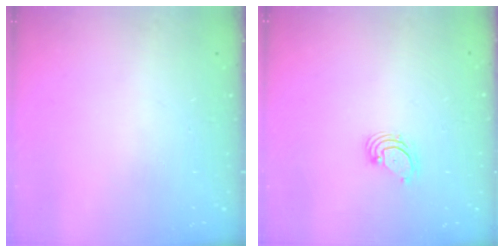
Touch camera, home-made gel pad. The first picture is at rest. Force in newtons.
{"total": 3.5, "press": 3.5, "slide": 0.4}